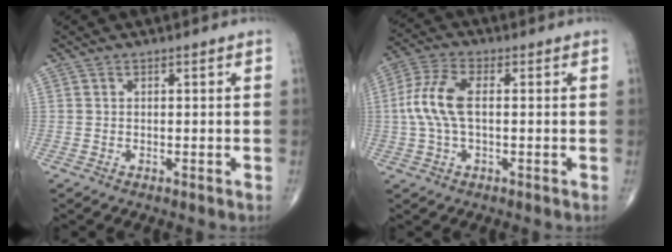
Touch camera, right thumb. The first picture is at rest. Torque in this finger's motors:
{"motor_torque": [-0.35, 0.59, 0.46, -0.42, 0.29]}